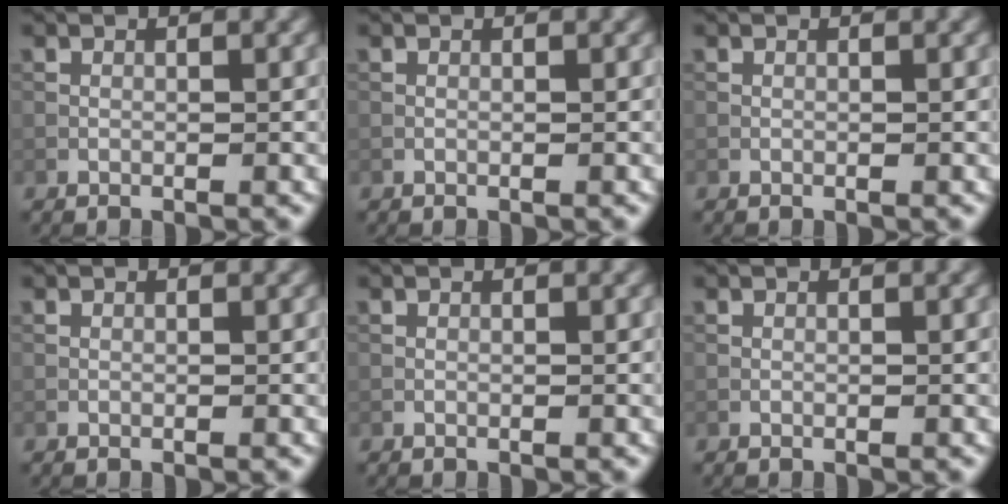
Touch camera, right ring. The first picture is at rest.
{"total": 0.0}
{"total": 0.0}
{"total": 0.0}
{"total": 0.0}
{"total": 0.0}